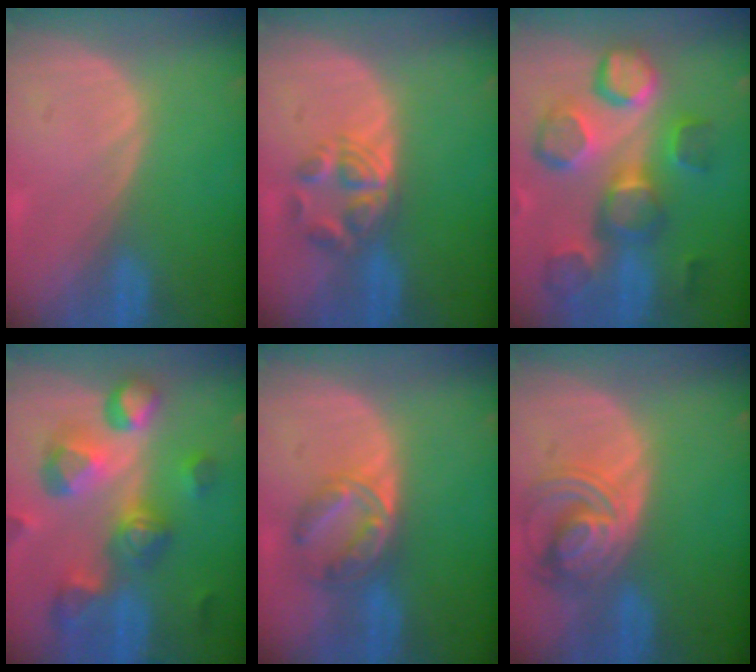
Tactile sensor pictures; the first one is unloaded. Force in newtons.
{"total": 5.9, "press": 4.8, "slide": 3.5}
{"total": 11.9, "press": 10.9, "slide": 4.8}
{"total": 11.2, "press": 10.0, "slide": 5.0}
{"total": 6.7, "press": 5.9, "slide": 3.0}
{"total": 7.8, "press": 6.9, "slide": 3.8}